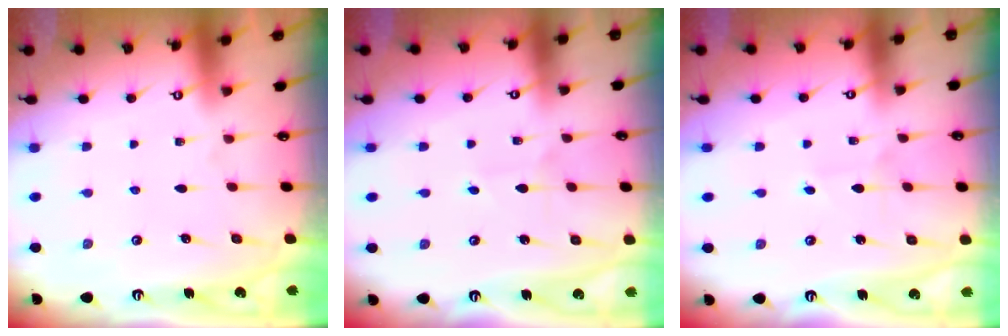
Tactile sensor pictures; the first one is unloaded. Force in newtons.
{"total": 2.7, "press": 2.7, "slide": 0.3}
{"total": 2.7, "press": 2.7, "slide": 0.3}